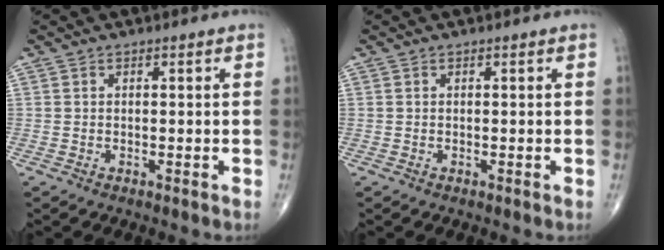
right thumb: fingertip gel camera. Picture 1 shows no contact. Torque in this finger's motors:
{"motor_torque": [0.11, 0.05, -0.03, -0.01, -0.02]}